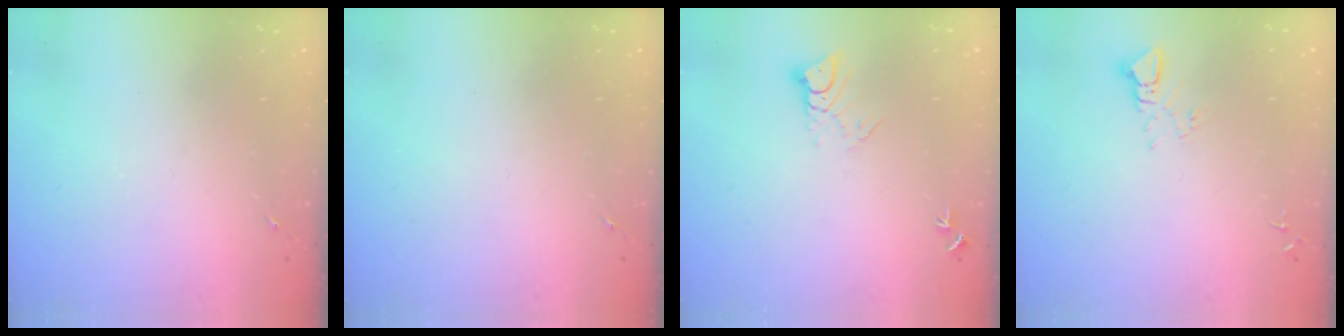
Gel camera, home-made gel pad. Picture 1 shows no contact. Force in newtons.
{"total": 0.0}
{"total": 5.1, "press": 5.1, "slide": 0.3}
{"total": 3.3, "press": 3.3, "slide": 0.2}